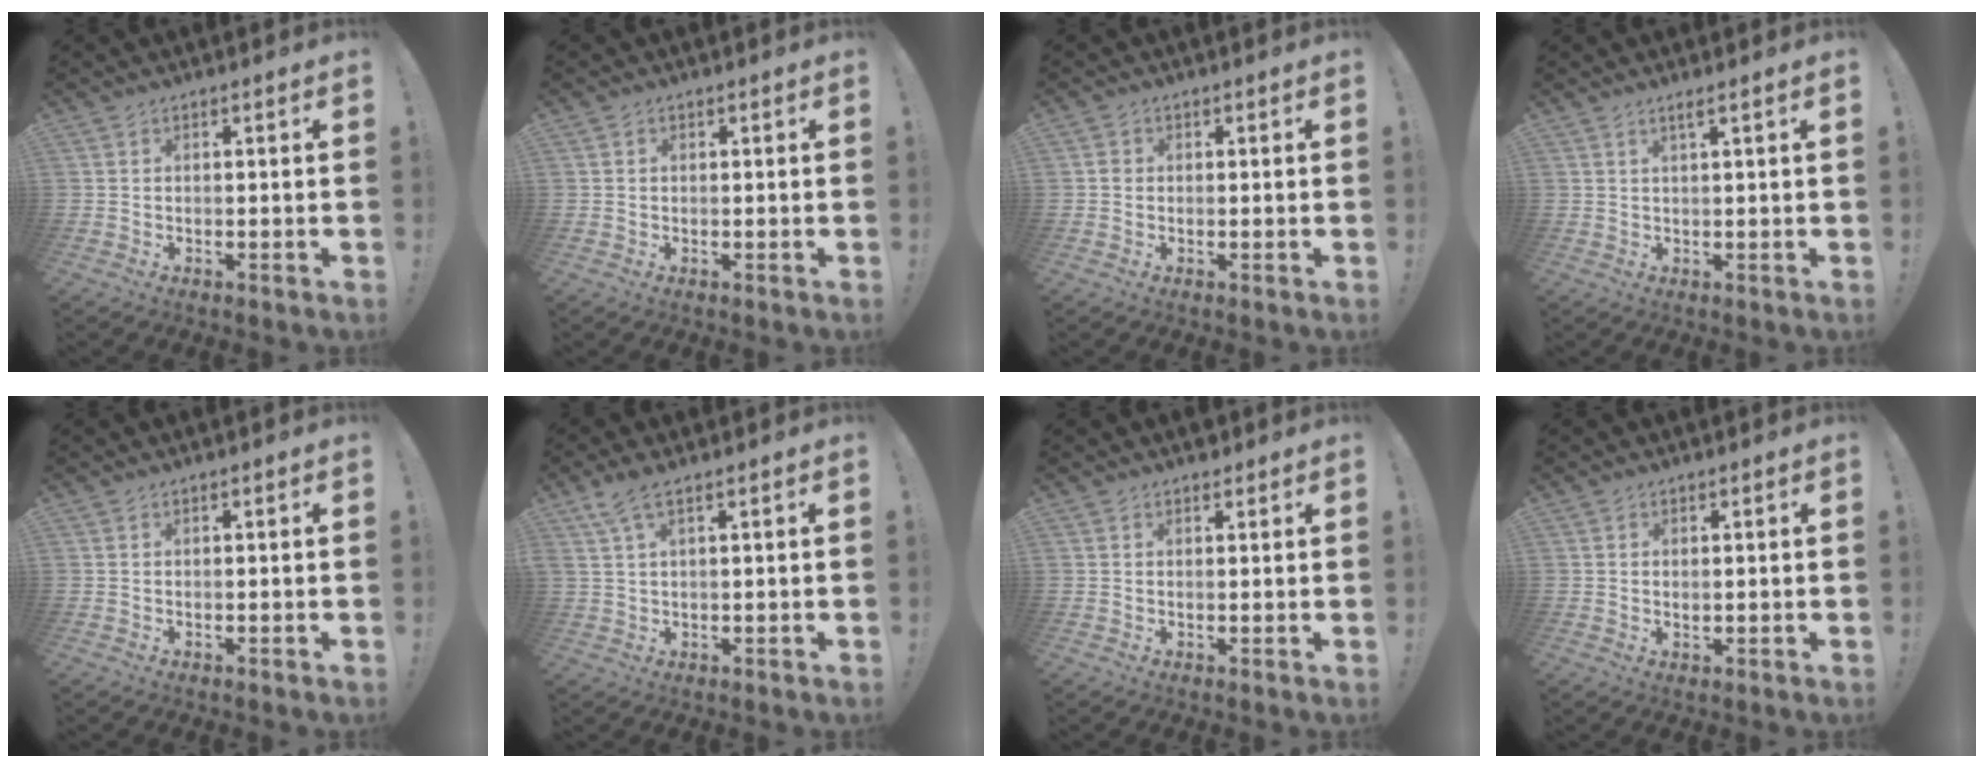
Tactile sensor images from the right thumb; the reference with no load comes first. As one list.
[{"total": 0.7, "force": [-0.1, 0.6, 0.1], "torque": [-0.004, 0.003, -0.001]}, {"total": 1.4, "force": [-0.1, 1.2, 0.6], "torque": [-0.009, 0.003, -0.003]}, {"total": 2.2, "force": [1.1, -0.2, 1.9], "torque": [-0.033, -0.003, 0.016]}, {"total": 0.0}, {"total": 5.3, "force": [2.9, 1.2, 4.3], "torque": [-0.085, -0.004, 0.054]}, {"total": 1.4, "force": [1.2, 0.7, 0.4], "torque": [0.006, -0.006, 0.020]}, {"total": 0.7, "force": [0.6, 0.3, 0.3], "torque": [-0.004, -0.002, 0.011]}]